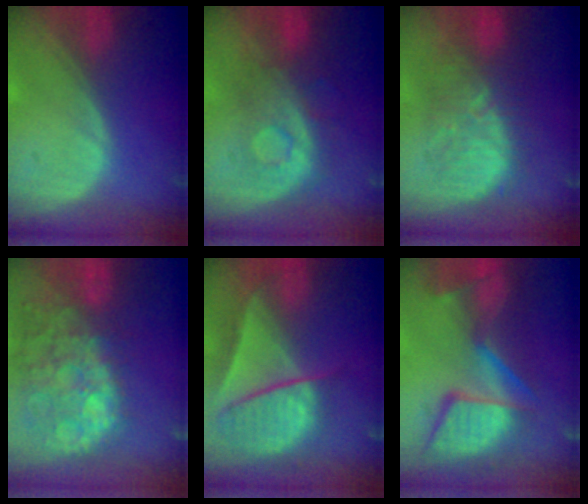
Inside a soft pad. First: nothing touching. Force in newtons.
{"total": 7.8, "press": 7.8, "slide": 0.6}
{"total": 9.1, "press": 9.1, "slide": 0.3}
{"total": 14.3, "press": 11.7, "slide": 8.2}
{"total": 9.6, "press": 8.2, "slide": 4.9}
{"total": 13.4, "press": 11.3, "slide": 7.3}